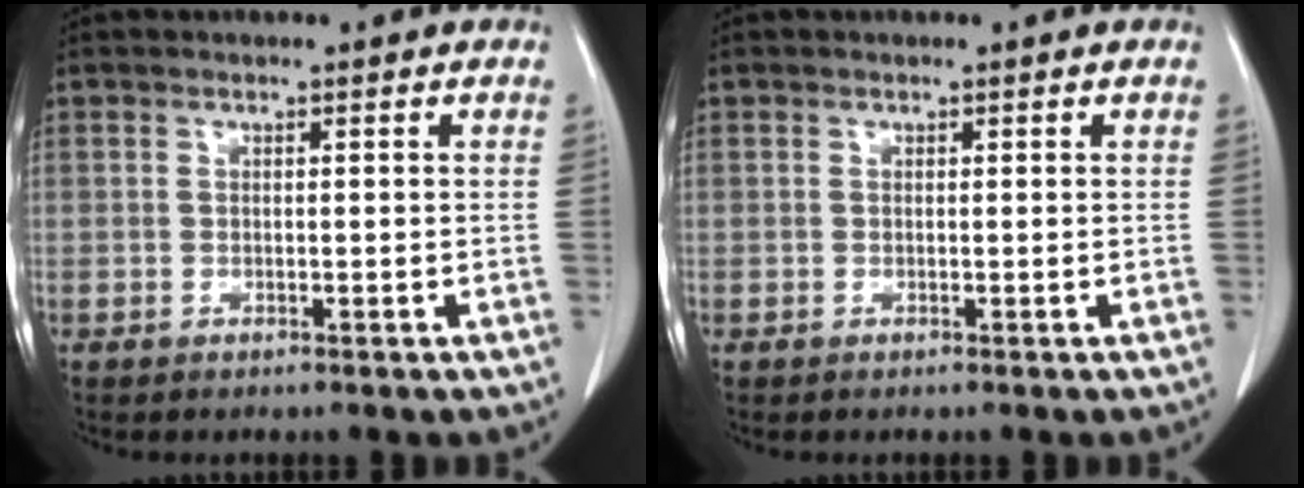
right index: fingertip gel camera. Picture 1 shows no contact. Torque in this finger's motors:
{"motor_torque": [0.07, -0.02, 0.01, 0.00]}